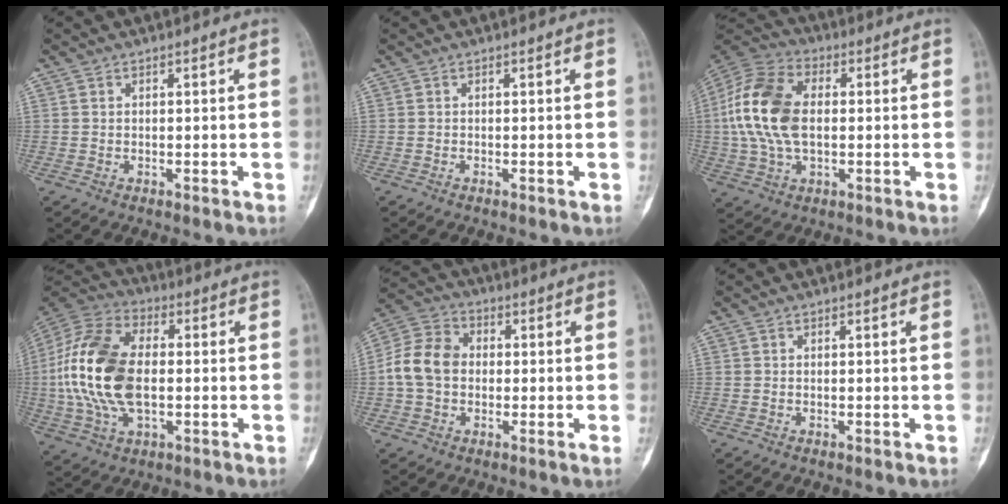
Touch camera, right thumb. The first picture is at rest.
{"total": 0.0}
{"total": 17.1, "force": [0.5, 10.7, 13.4], "torque": [-0.269, 0.019, 0.006]}
{"total": 20.8, "force": [-0.9, 12.3, 16.8], "torque": [-0.346, 0.014, -0.017]}
{"total": 9.9, "force": [-0.4, 7.6, 6.2], "torque": [-0.112, 0.029, -0.020]}
{"total": 0.0}